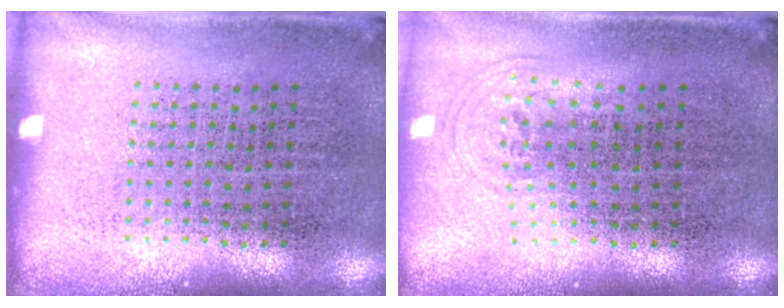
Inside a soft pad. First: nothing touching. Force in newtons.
{"total": 1.0, "press": 0.6, "slide": 0.7}